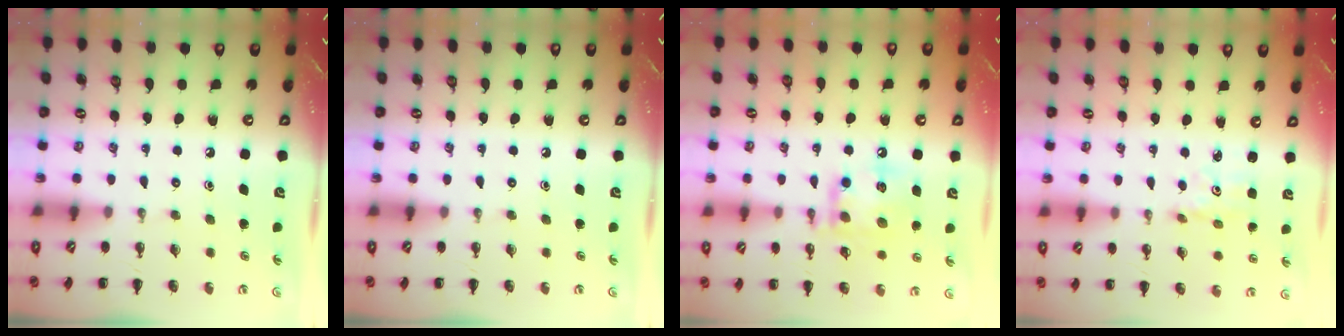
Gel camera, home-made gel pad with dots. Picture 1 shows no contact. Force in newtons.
{"total": 0.0}
{"total": 13.9, "press": 13.7, "slide": 1.8}
{"total": 2.1, "press": 2.0, "slide": 0.7}